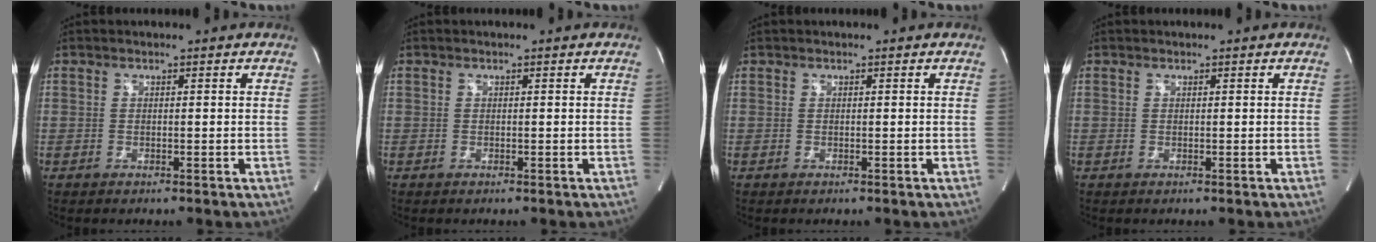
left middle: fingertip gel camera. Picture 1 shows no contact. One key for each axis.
{"total": 0.0}
{"total": 0.0}
{"total": 0.0}